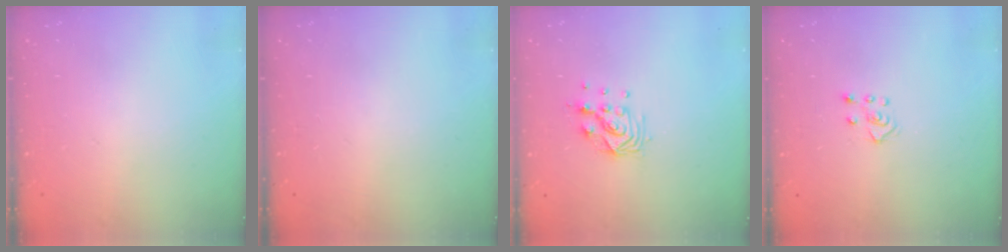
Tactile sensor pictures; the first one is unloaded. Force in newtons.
{"total": 0.0}
{"total": 9.6, "press": 9.5, "slide": 0.8}
{"total": 4.3, "press": 4.2, "slide": 0.5}